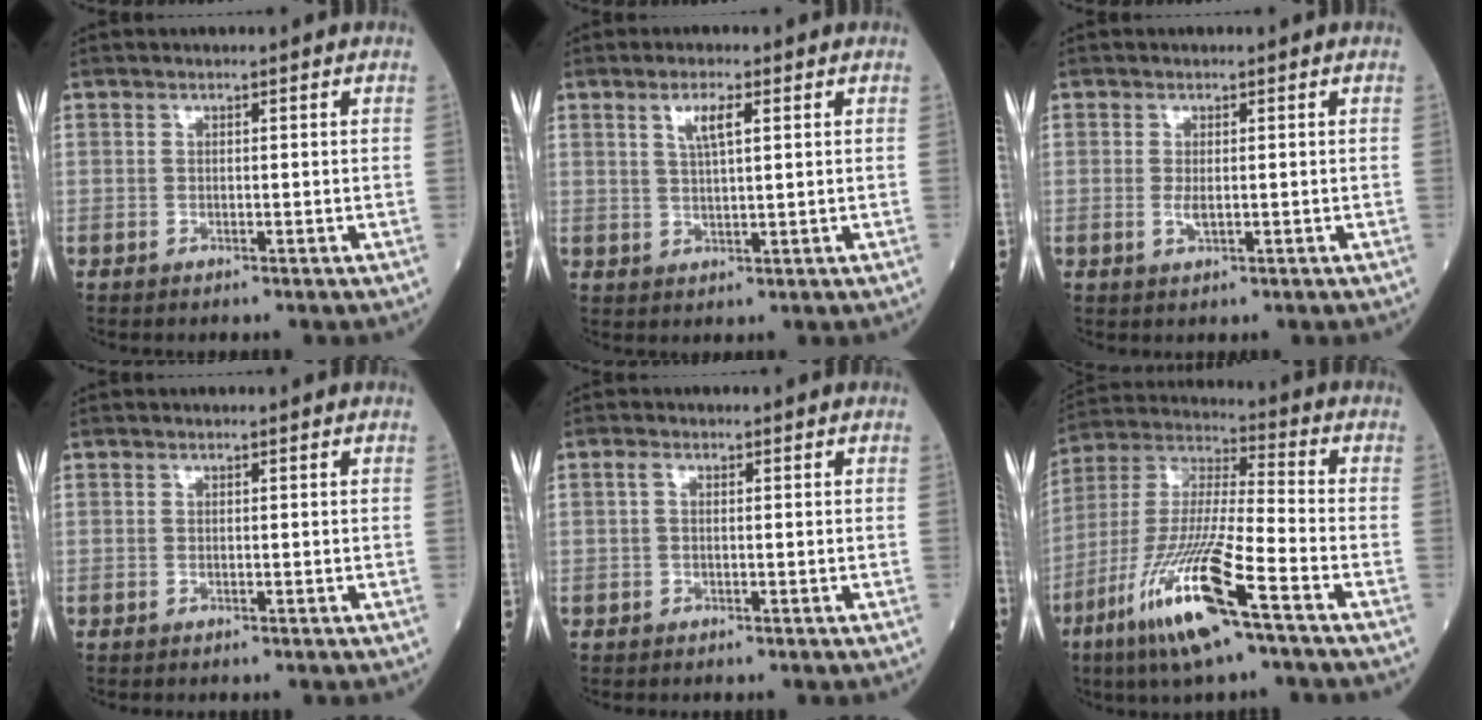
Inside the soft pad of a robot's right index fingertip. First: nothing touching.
{"total": 3.7, "force": [1.7, 0.6, 3.3], "torque": [-0.062, 0.002, 0.033]}
{"total": 1.6, "force": [-0.1, 0.5, 1.5], "torque": [-0.033, -0.004, 0.000]}
{"total": 0.0}
{"total": 1.2, "force": [0.2, 0.7, 1.0], "torque": [-0.023, 0.009, 0.005]}
{"total": 17.1, "force": [-8.8, 1.0, 14.6], "torque": [-0.315, -0.039, -0.170]}